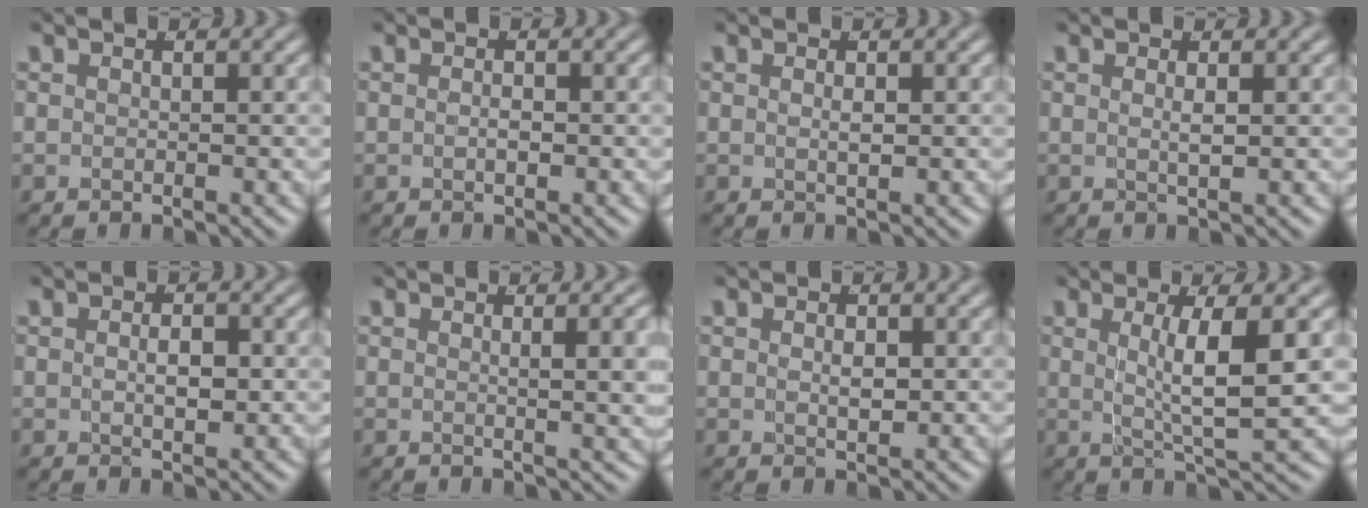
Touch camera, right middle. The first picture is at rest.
{"total": 0.6, "force": [-0.3, 0.0, 0.6], "torque": [-0.014, -0.007, -0.001]}
{"total": 0.8, "force": [0.1, -0.3, 0.7], "torque": [-0.014, -0.010, 0.009]}
{"total": 1.2, "force": [0.3, -0.5, 1.0], "torque": [-0.019, -0.009, 0.011]}
{"total": 1.9, "force": [0.0, 0.6, 1.8], "torque": [-0.027, -0.010, 0.006]}
{"total": 2.7, "force": [0.8, -0.2, 2.6], "torque": [-0.022, 0.002, 0.012]}
{"total": 1.2, "force": [0.2, 0.2, 1.2], "torque": [-0.018, -0.014, 0.013]}
{"total": 5.0, "force": [0.9, 0.2, 4.9], "torque": [-0.079, -0.012, 0.025]}